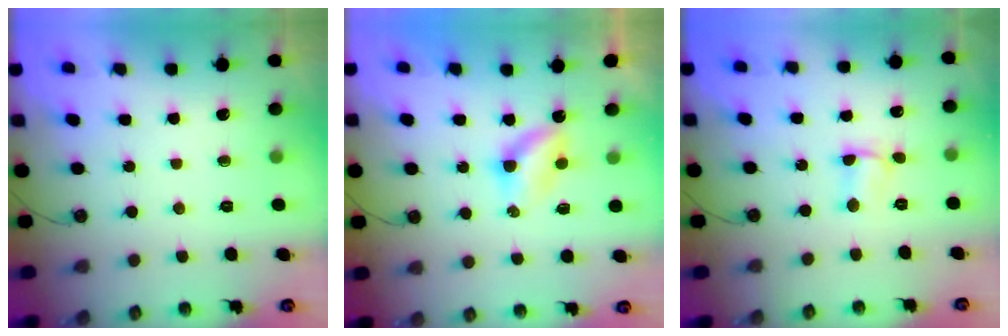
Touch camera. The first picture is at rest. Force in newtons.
{"total": 4.2, "press": 4.2, "slide": 0.3}
{"total": 1.8, "press": 1.7, "slide": 0.5}